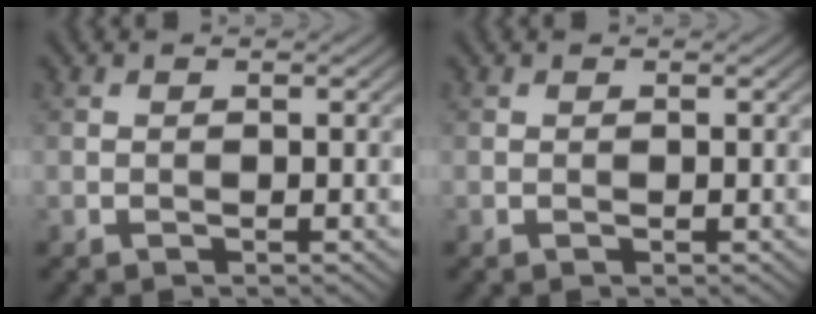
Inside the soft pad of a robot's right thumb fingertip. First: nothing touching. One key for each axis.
{"total": 0.0}